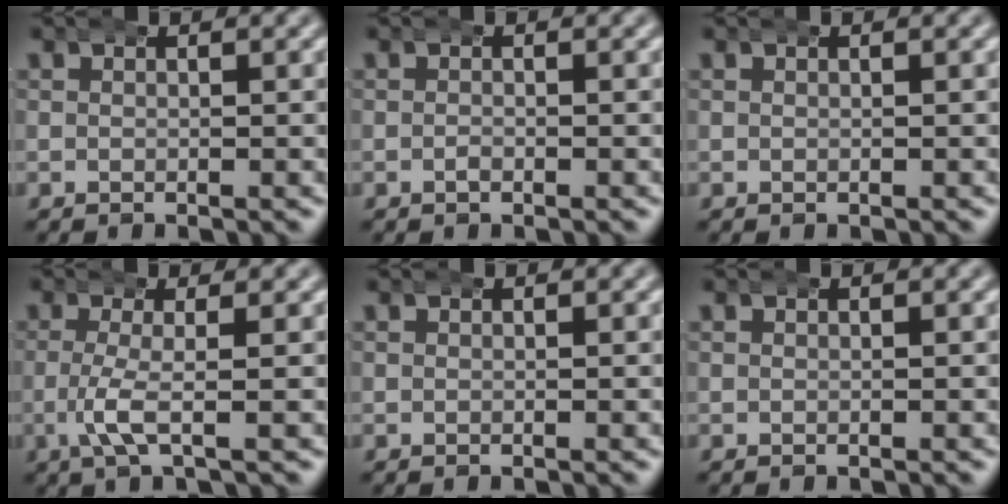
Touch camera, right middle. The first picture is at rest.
{"total": 0.0}
{"total": 0.0}
{"total": 2.7, "force": [-0.3, 0.1, 2.6], "torque": [-0.067, -0.015, 0.001]}
{"total": 0.0}
{"total": 0.0}